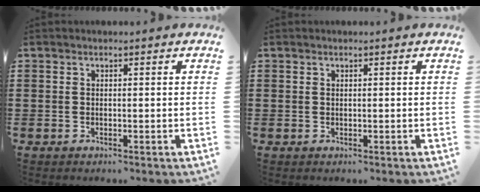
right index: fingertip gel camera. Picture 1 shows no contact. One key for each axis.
{"total": 0.0}